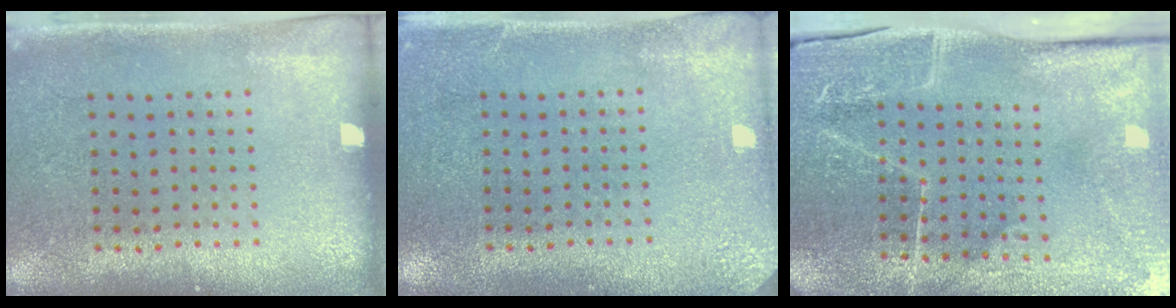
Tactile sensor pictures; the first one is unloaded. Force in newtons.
{"total": 2.4, "press": 2.4, "slide": 0.3}
{"total": 3.9, "press": 3.8, "slide": 0.7}